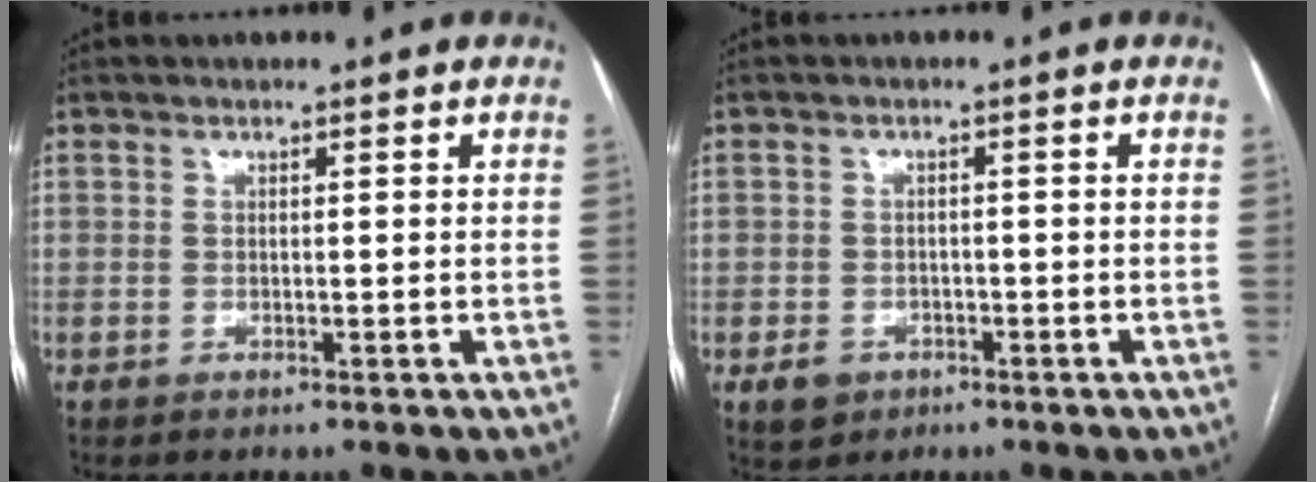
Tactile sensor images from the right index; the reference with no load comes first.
{"total": 3.4, "force": [-1.6, 2.8, 0.9], "torque": [-0.013, 0.007, -0.017]}